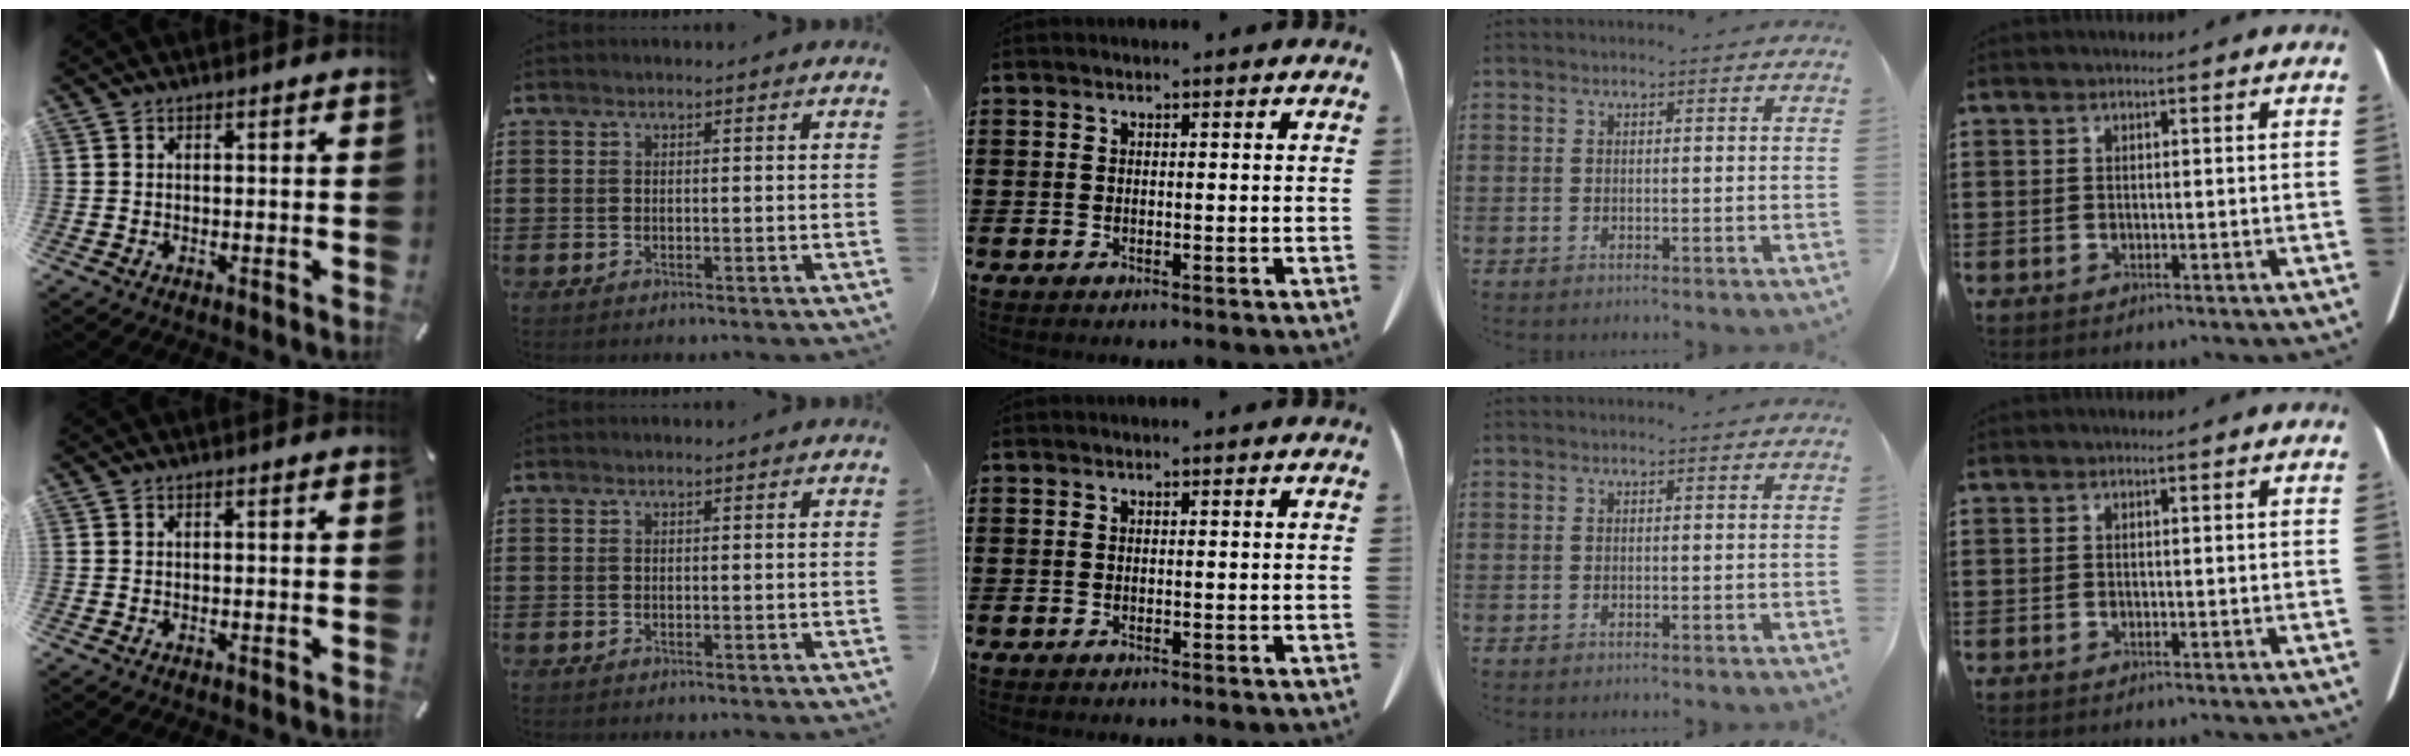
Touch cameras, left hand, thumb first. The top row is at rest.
{}